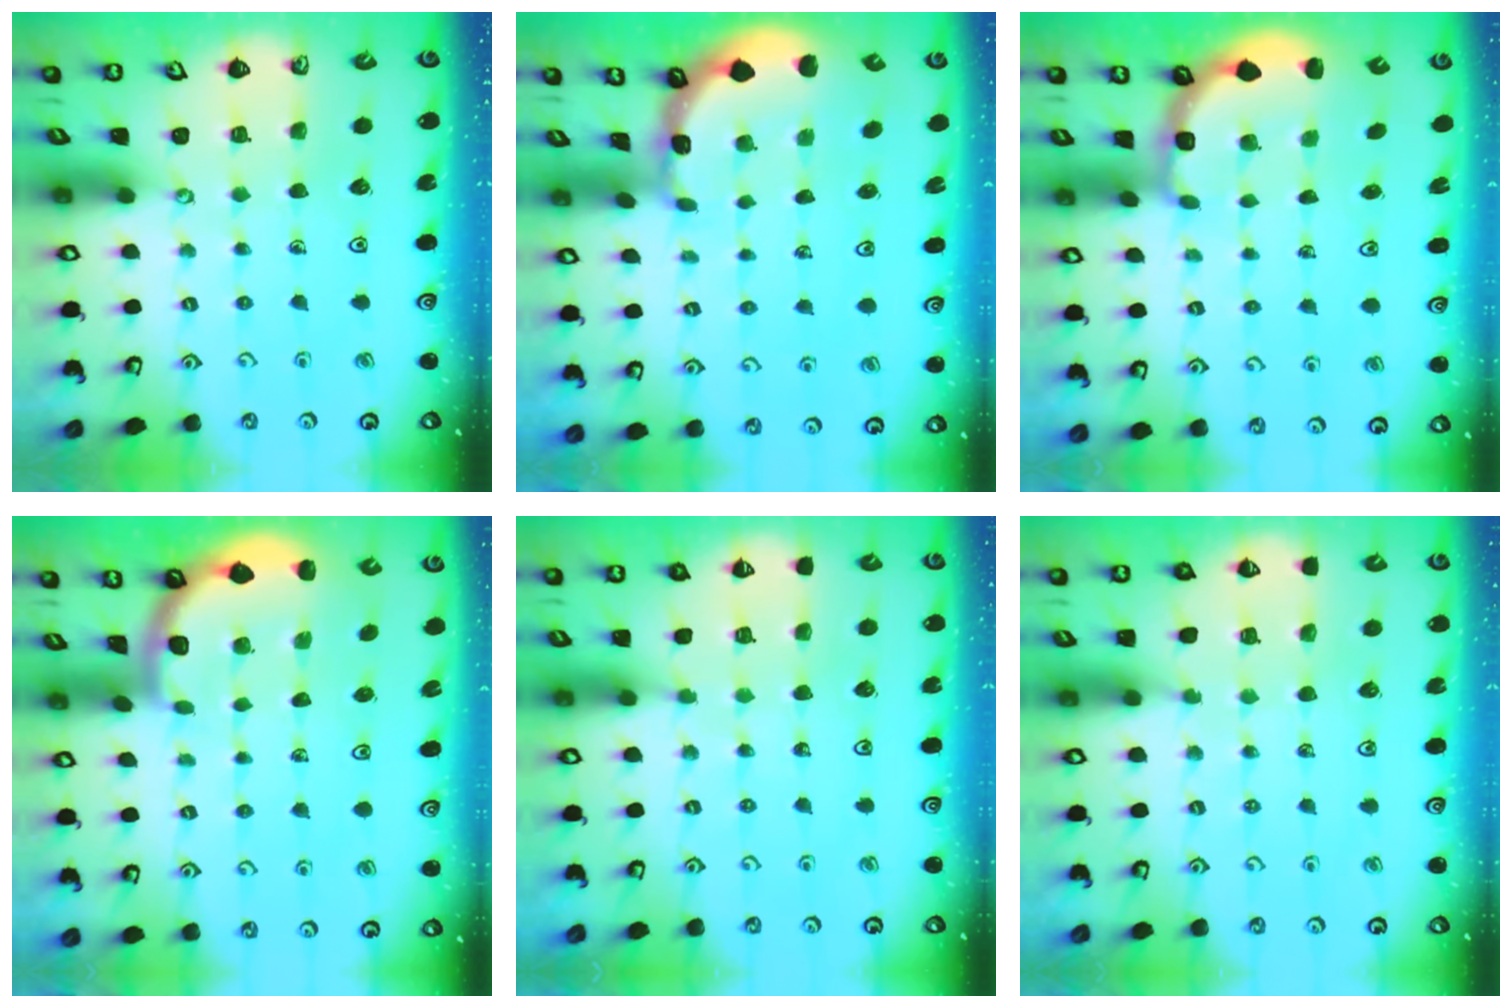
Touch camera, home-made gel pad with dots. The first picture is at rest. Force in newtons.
{"total": 1.0, "press": 1.0, "slide": 0.0}
{"total": 2.9, "press": 2.5, "slide": 1.4}
{"total": 1.6, "press": 1.6, "slide": 0.1}
{"total": 5.8, "press": 5.7, "slide": 0.8}
{"total": 5.1, "press": 4.9, "slide": 1.2}